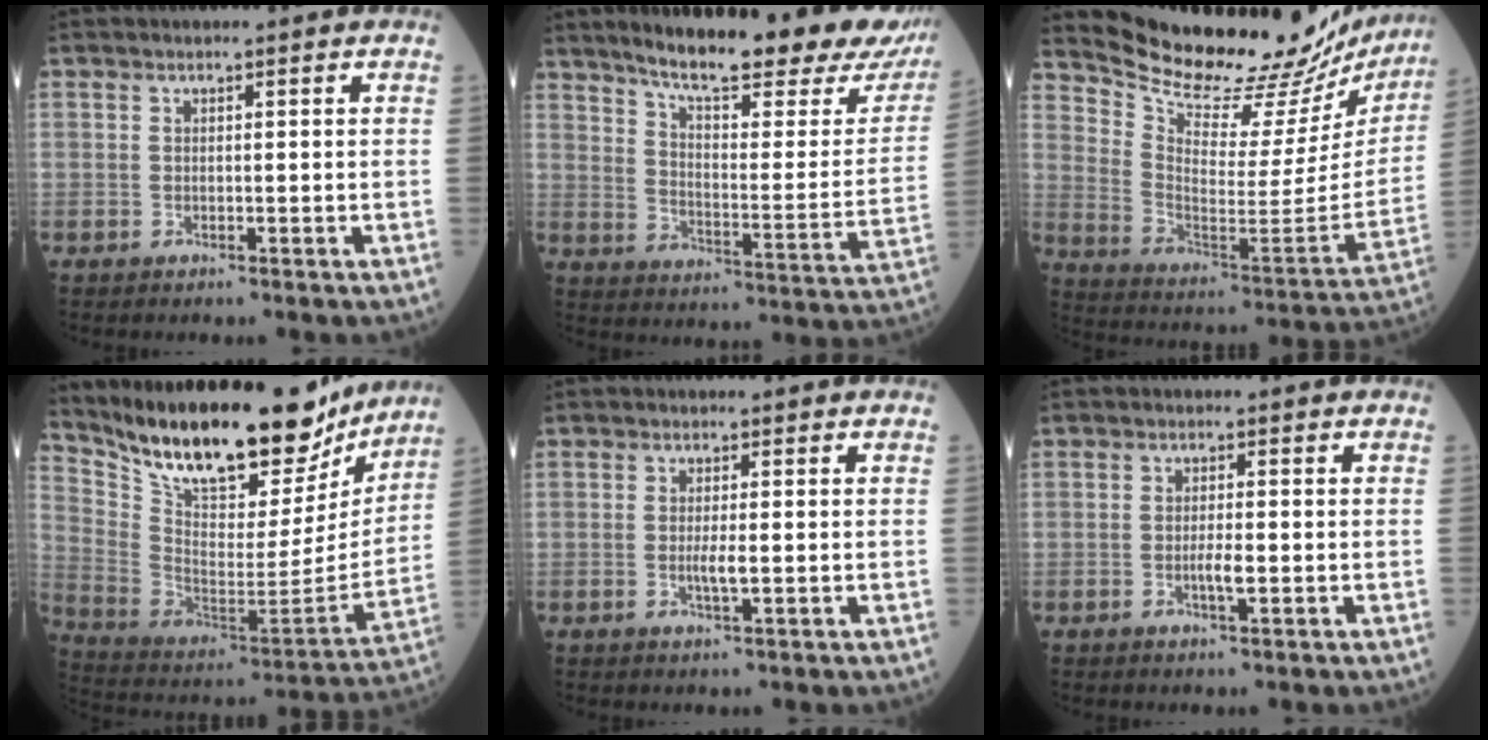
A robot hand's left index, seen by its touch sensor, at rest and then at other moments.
{"total": 25.5, "force": [21.2, 3.8, 13.7], "torque": [-0.195, -0.054, 0.275]}
{"total": 27.6, "force": [25.9, 5.0, 8.2], "torque": [-0.135, -0.105, 0.346]}
{"total": 24.8, "force": [20.6, 7.1, 11.8], "torque": [-0.203, -0.021, 0.323]}
{"total": 1.8, "force": [-0.2, 0.2, 1.8], "torque": [-0.032, -0.004, -0.003]}
{"total": 2.0, "force": [-0.6, 0.2, 1.8], "torque": [-0.029, -0.002, -0.009]}